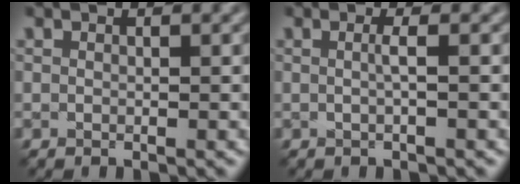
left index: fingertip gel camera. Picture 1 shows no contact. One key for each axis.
{"total": 1.1, "fx": 0.0, "fy": 0.2, "fz": 1.1, "tx": -0.021, "ty": 0.001, "tz": -0.002}